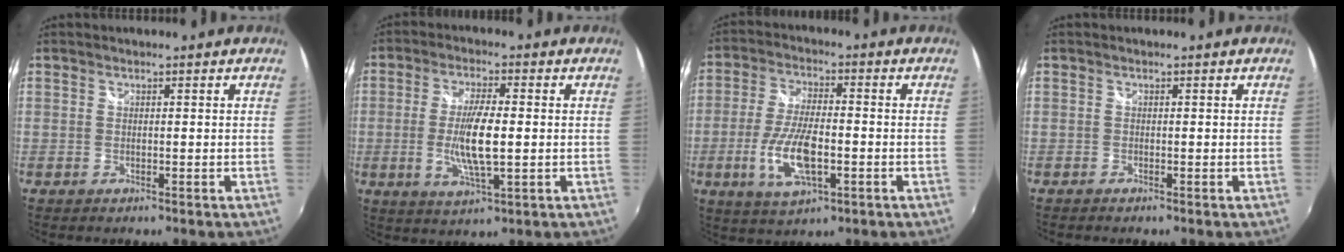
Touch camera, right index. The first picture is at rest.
{"total": 8.8, "force": [-0.8, 2.0, 8.6], "torque": [-0.166, -0.008, -0.013]}
{"total": 11.3, "force": [-3.2, 4.1, 10.0], "torque": [-0.206, -0.009, -0.060]}
{"total": 0.6, "force": [-0.5, 0.2, 0.1], "torque": [-0.004, -0.004, -0.012]}